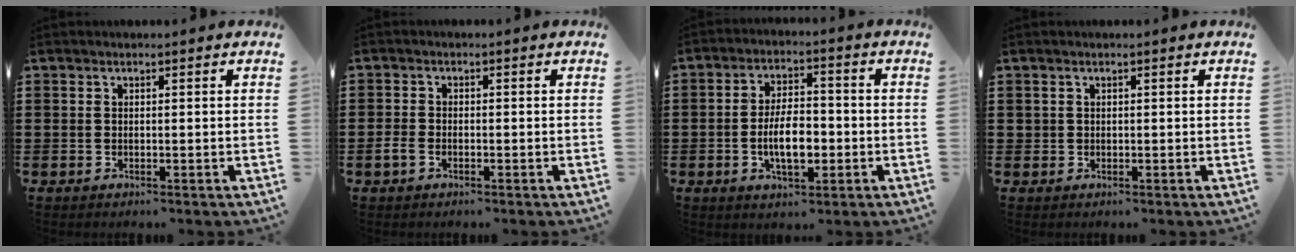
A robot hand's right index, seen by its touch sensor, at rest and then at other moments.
{"total": 1.8, "force": [-1.0, 1.1, 1.1], "torque": [-0.029, -0.001, -0.022]}
{"total": 6.9, "force": [-1.6, 3.2, 5.9], "torque": [-0.116, 0.000, -0.034]}
{"total": 0.7, "force": [0.2, 0.6, 0.0], "torque": [-0.002, 0.004, 0.004]}